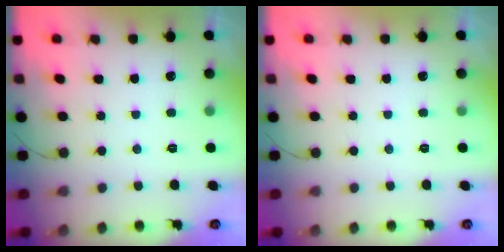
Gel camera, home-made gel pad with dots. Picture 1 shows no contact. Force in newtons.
{"total": 0.0}